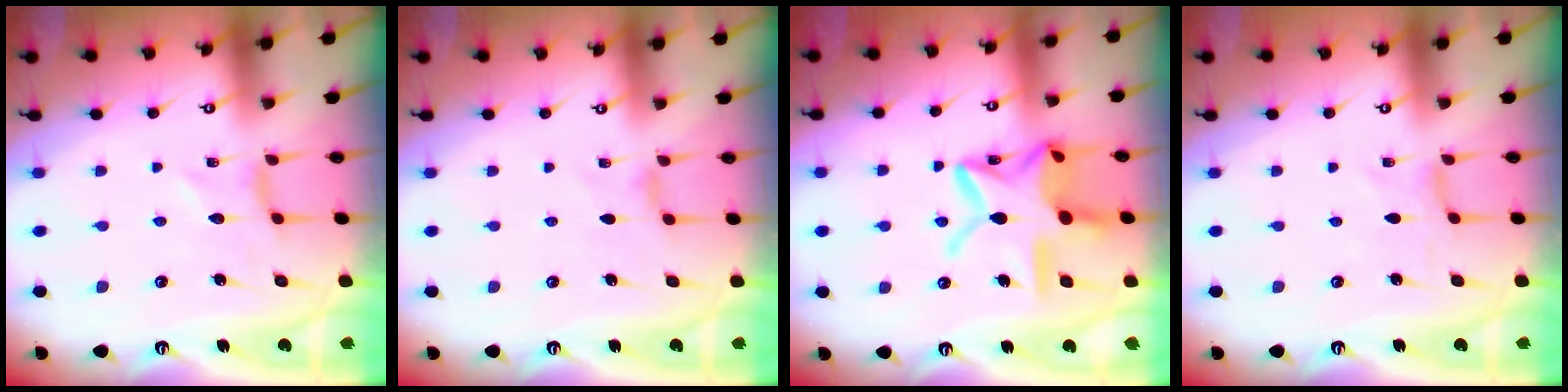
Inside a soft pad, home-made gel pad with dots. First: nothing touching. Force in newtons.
{"total": 1.1, "press": 1.0, "slide": 0.3}
{"total": 18.8, "press": 18.7, "slide": 1.4}
{"total": 0.0}